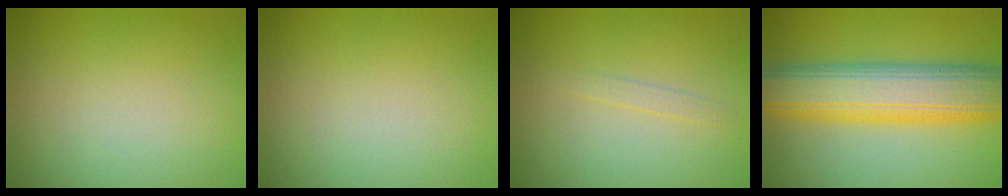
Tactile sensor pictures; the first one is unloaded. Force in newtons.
{"total": 0.0}
{"total": 0.8, "press": 0.8, "slide": 0.1}
{"total": 10.1, "press": 10.1, "slide": 0.1}